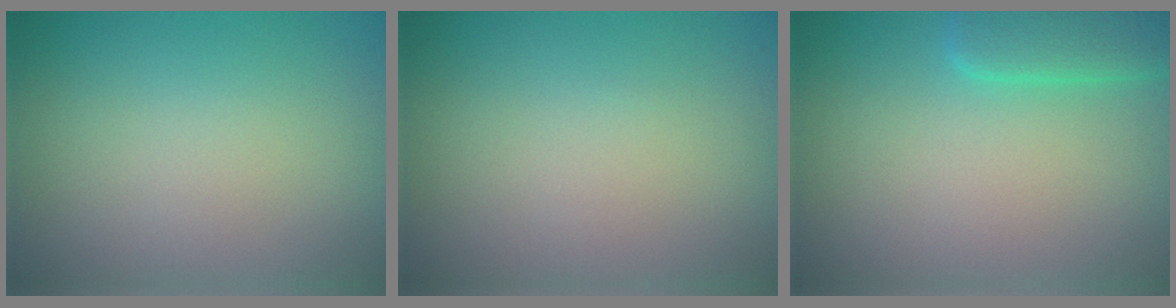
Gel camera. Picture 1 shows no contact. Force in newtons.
{"total": 0.0}
{"total": 3.8, "press": 3.7, "slide": 0.4}